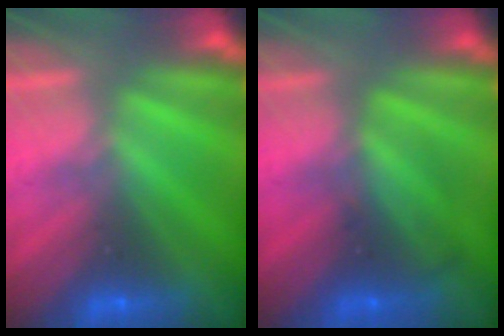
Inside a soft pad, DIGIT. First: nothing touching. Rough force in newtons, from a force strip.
{"total": 2.4}